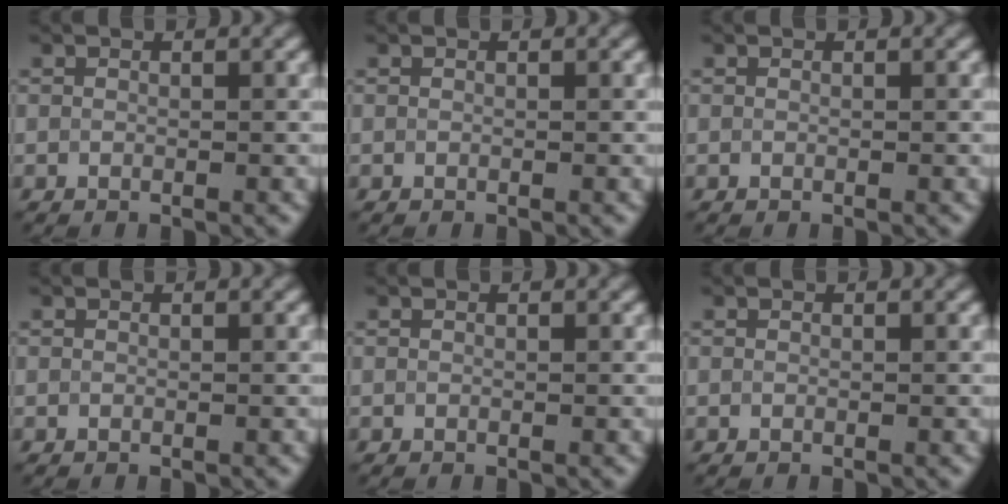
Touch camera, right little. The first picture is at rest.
{"total": 0.0}
{"total": 0.0}
{"total": 0.0}
{"total": 0.0}
{"total": 0.0}